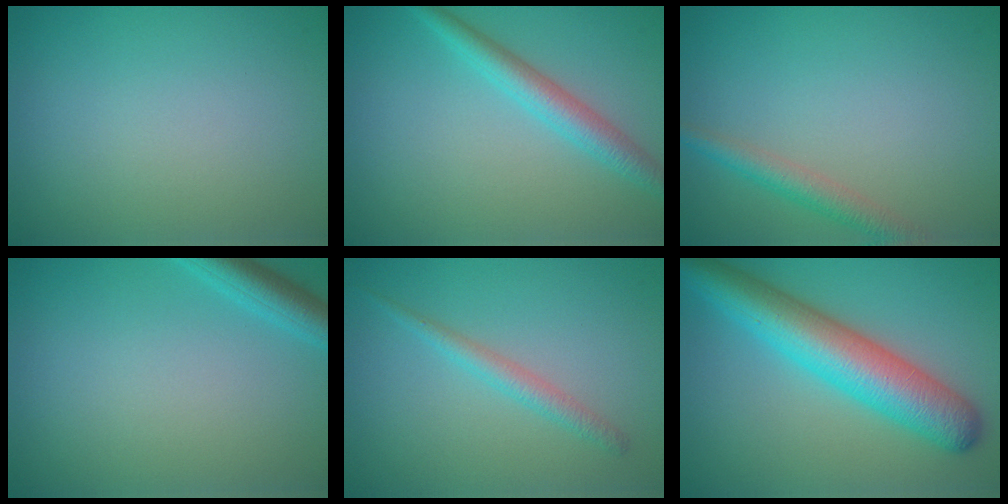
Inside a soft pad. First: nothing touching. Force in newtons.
{"total": 3.1, "press": 3.1, "slide": 0.1}
{"total": 2.4, "press": 2.4, "slide": 0.0}
{"total": 2.8, "press": 2.8, "slide": 0.2}
{"total": 1.7, "press": 1.7, "slide": 0.1}
{"total": 8.2, "press": 8.2, "slide": 0.2}